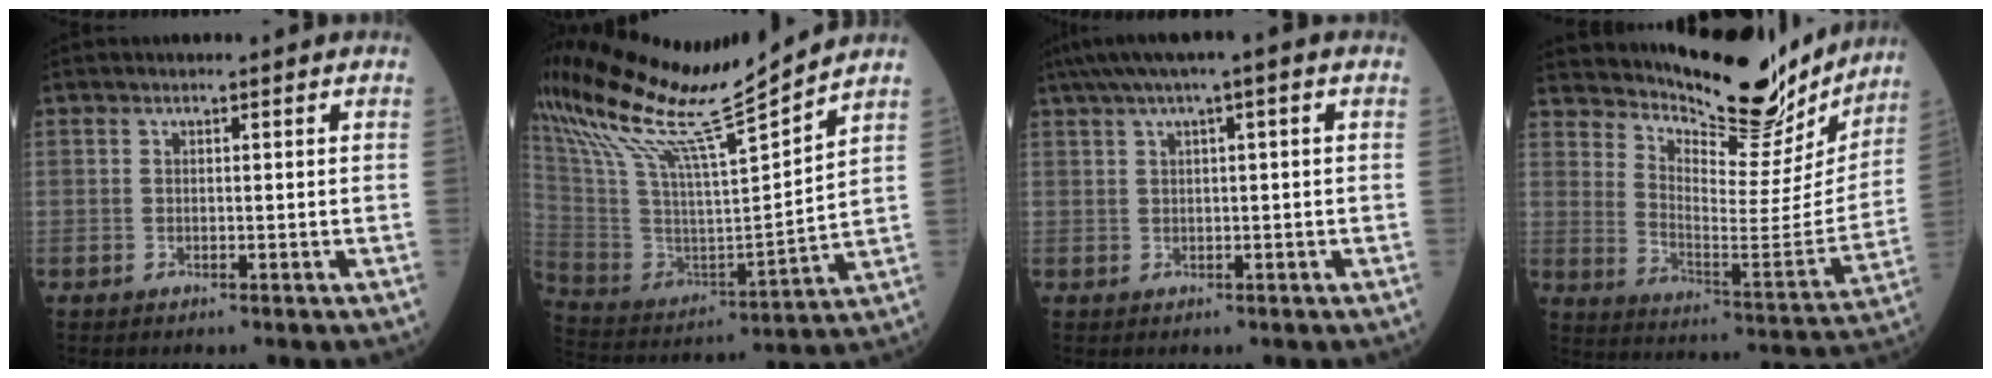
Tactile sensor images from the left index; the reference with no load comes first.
{"total": 20.7, "force": [17.6, -0.9, 10.8], "torque": [-0.214, -0.020, 0.319]}
{"total": 5.9, "force": [3.0, 0.2, 5.0], "torque": [-0.090, 0.036, 0.052]}
{"total": 20.2, "force": [18.4, 5.0, 6.7], "torque": [-0.104, -0.050, 0.255]}